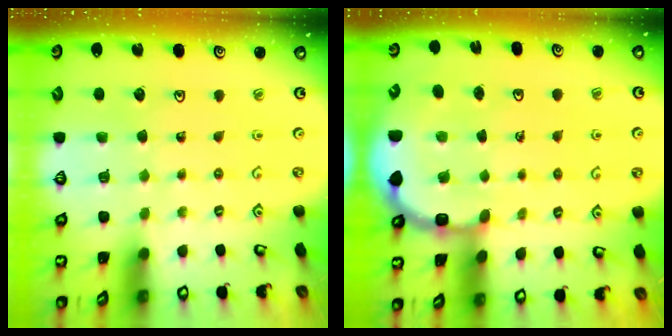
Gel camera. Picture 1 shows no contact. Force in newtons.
{"total": 5.0, "press": 4.8, "slide": 1.3}